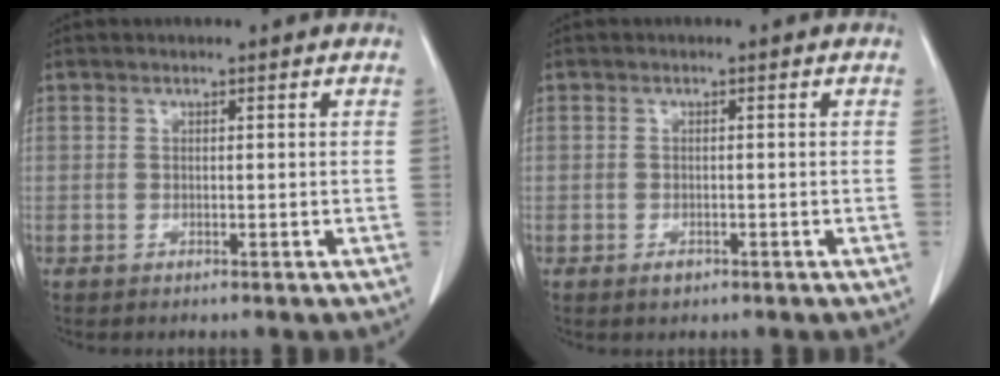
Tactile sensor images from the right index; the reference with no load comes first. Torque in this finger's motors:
{"motor_torque": [-0.08, 0.05, -0.14, -0.03]}